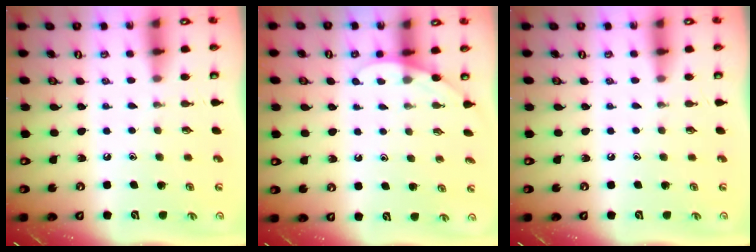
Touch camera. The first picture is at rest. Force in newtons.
{"total": 3.2, "press": 3.2, "slide": 0.3}
{"total": 0.0}